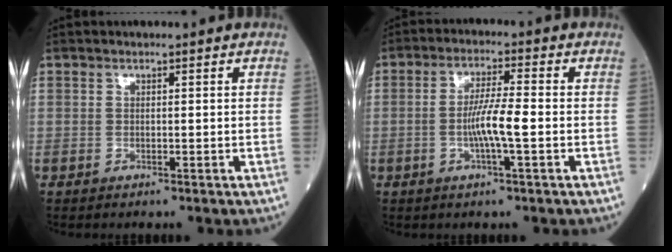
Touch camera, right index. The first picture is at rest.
{"total": 6.1, "force": [-1.2, 0.1, 6.0], "torque": [-0.117, -0.001, -0.024]}